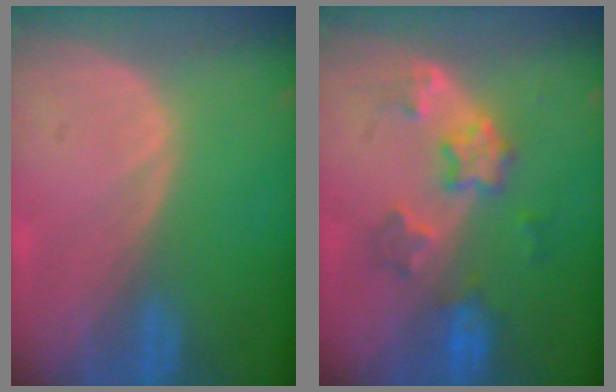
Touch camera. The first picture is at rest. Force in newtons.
{"total": 5.7, "press": 5.6, "slide": 1.1}